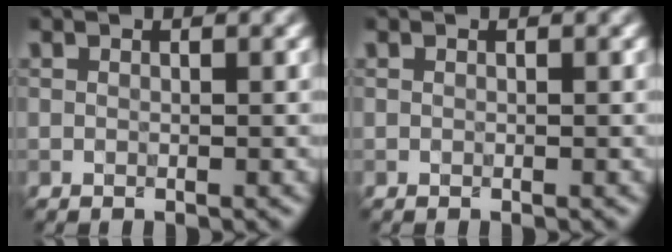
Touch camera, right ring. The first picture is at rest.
{"total": 0.0}